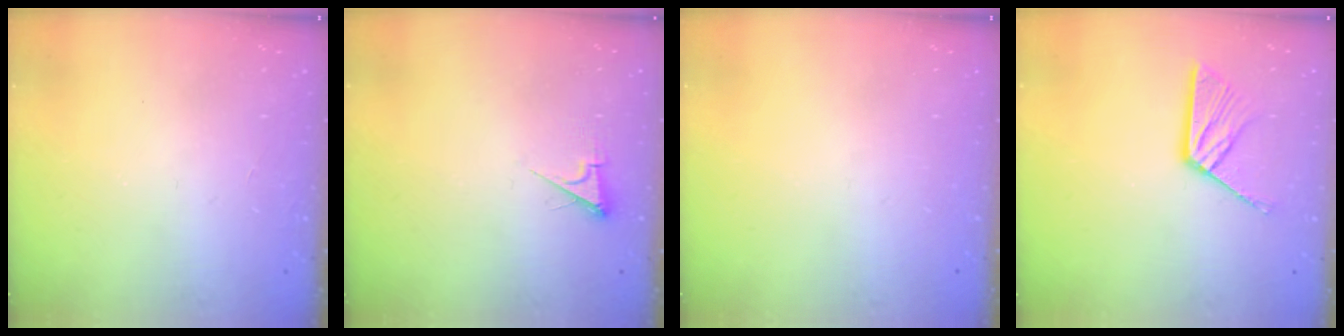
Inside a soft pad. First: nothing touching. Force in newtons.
{"total": 3.4, "press": 3.4, "slide": 0.4}
{"total": 0.0}
{"total": 10.0, "press": 10.0, "slide": 0.9}